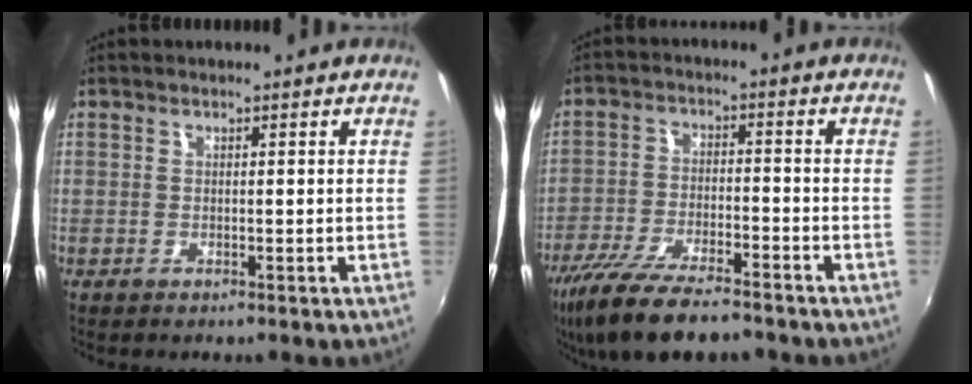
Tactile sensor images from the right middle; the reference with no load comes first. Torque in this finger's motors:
{"motor_torque": [1.25, -0.89, 0.67, 0.19]}